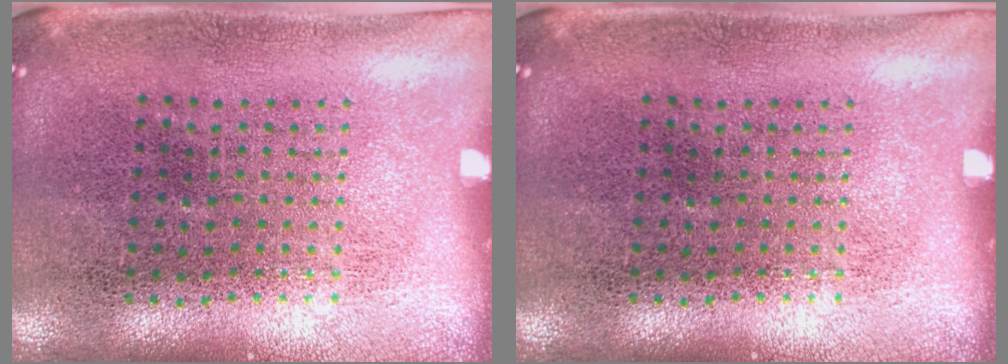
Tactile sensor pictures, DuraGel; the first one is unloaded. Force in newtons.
{"total": 0.0}